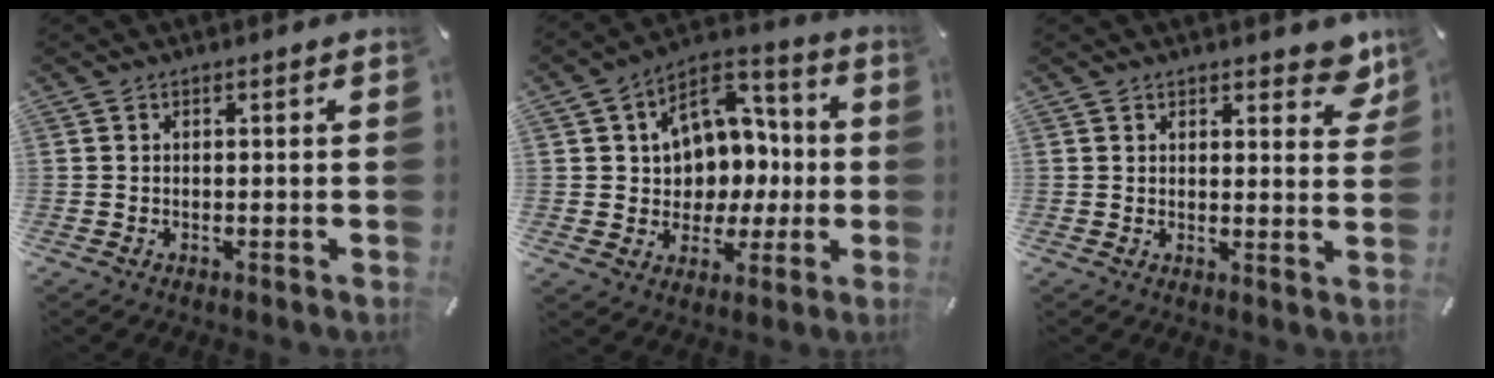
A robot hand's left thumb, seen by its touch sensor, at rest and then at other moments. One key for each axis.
{"total": 12.0, "fx": 1.3, "fy": 11.0, "fz": 4.6, "tx": -0.059, "ty": -0.008, "tz": 0.032}
{"total": 5.3, "fx": 3.8, "fy": 2.7, "fz": 2.6, "tx": -0.011, "ty": -0.026, "tz": 0.061}